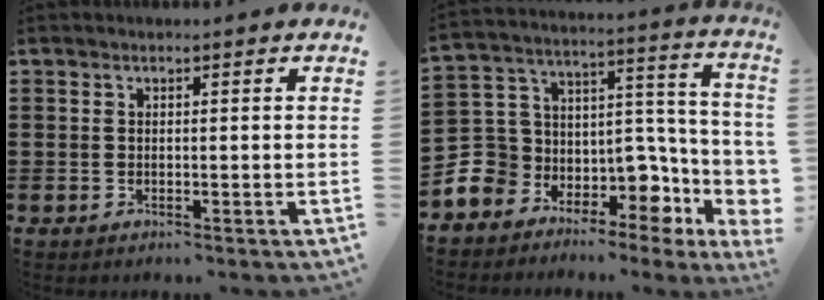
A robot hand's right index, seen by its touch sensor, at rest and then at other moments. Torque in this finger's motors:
{"motor_torque": [0.62, -0.03, 0.74, 0.13]}